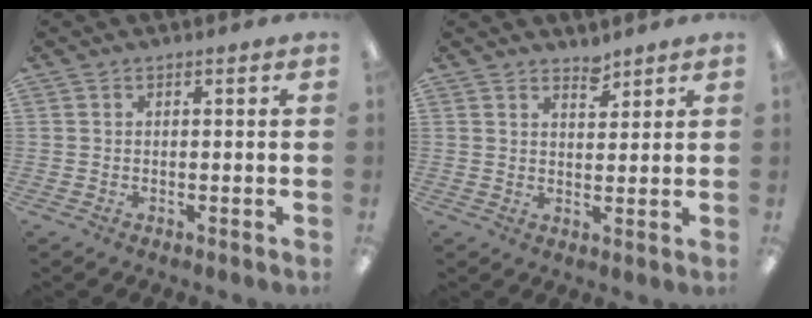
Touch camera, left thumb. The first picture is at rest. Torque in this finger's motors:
{"motor_torque": [0.08, 0.27, -0.23, -0.37, 0.04]}